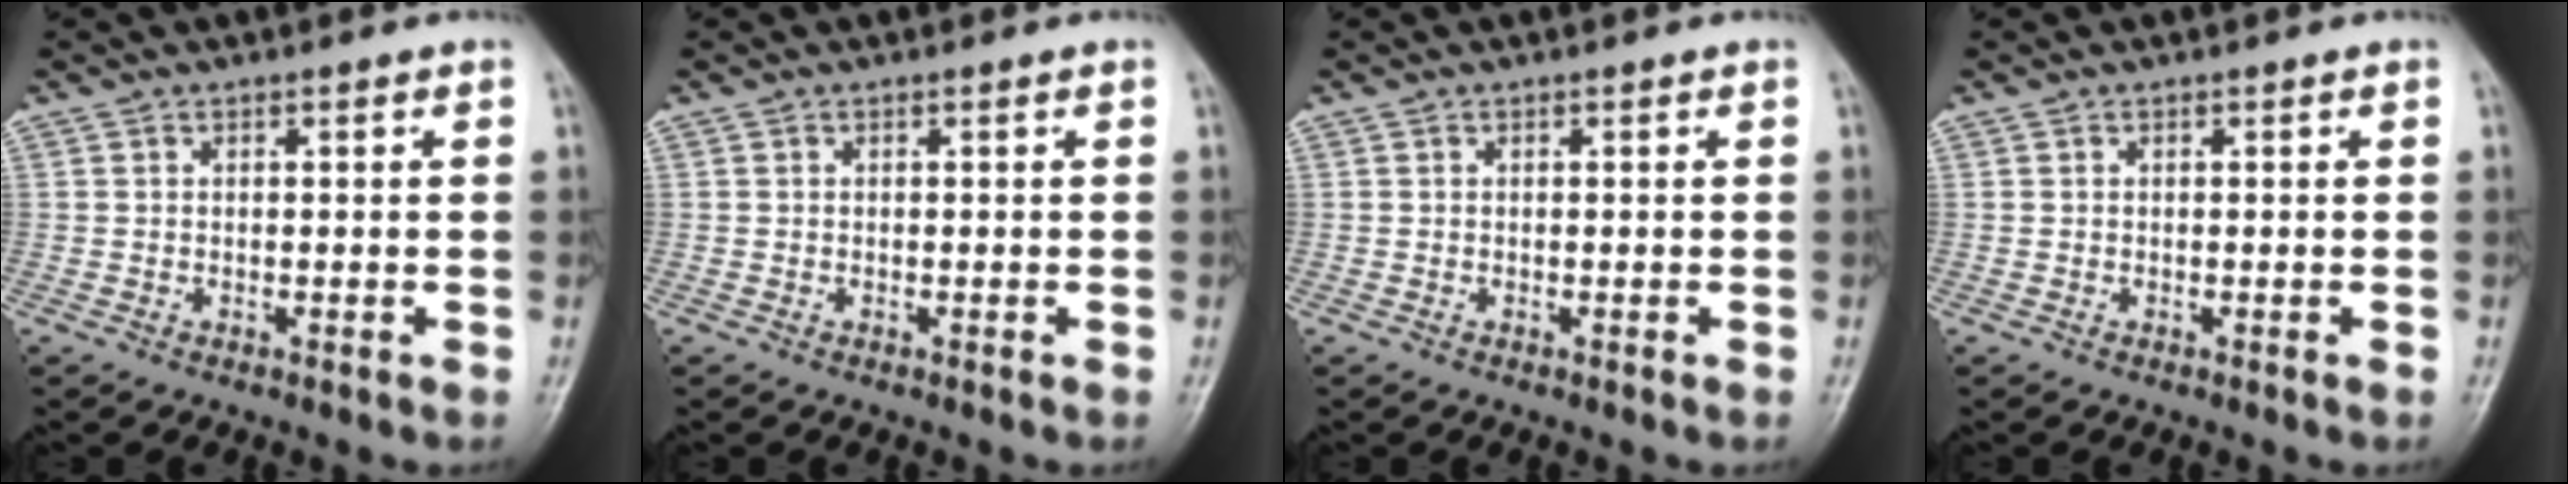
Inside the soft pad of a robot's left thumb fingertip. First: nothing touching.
{"total": 0.0}
{"total": 0.0}
{"total": 0.0}